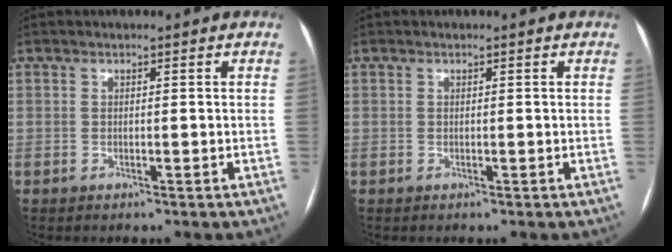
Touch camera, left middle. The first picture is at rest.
{"total": 0.0}